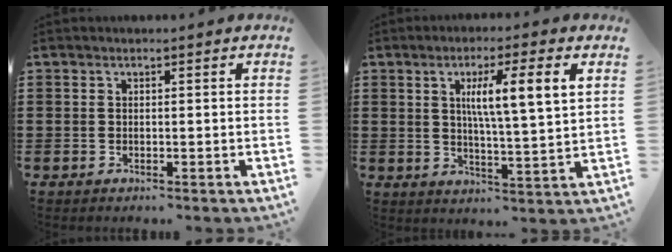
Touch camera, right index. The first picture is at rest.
{"total": 6.7, "force": [2.2, 0.4, 6.3], "torque": [-0.118, -0.006, 0.032]}